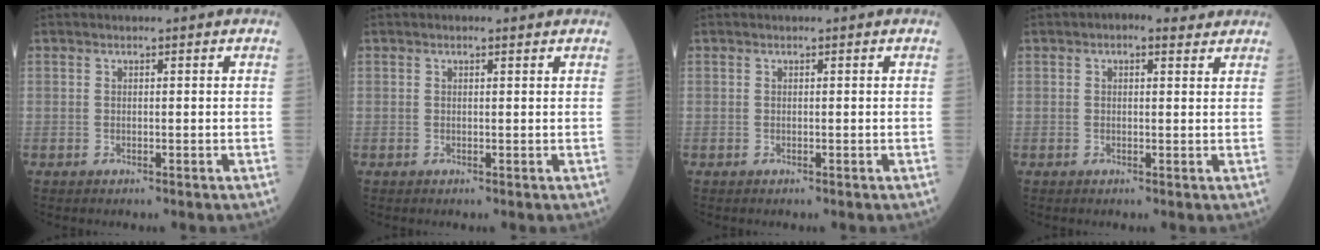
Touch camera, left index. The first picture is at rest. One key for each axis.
{"total": 0.7, "fx": 0.5, "fy": 0.2, "fz": 0.4, "tx": -0.014, "ty": 0.002, "tz": 0.005}
{"total": 0.0}
{"total": 3.1, "fx": 2.0, "fy": 1.5, "fz": 1.8, "tx": -0.032, "ty": 0.023, "tz": 0.027}